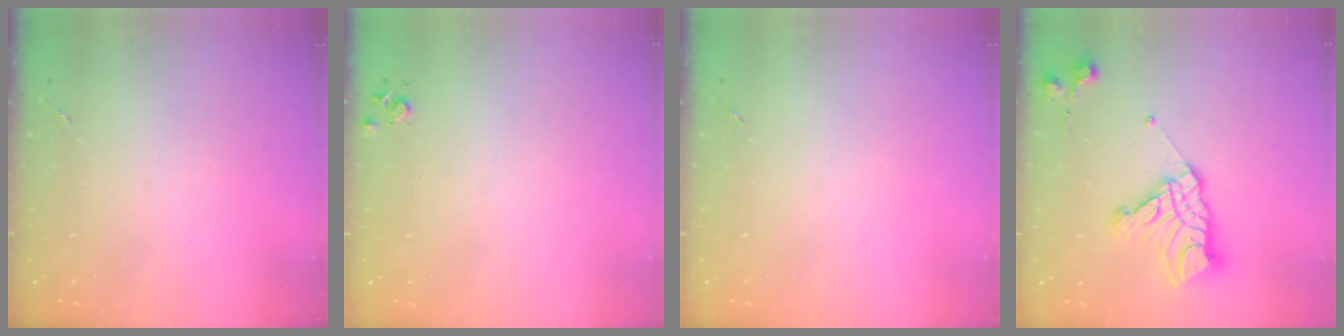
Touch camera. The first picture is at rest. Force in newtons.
{"total": 4.4, "press": 4.4, "slide": 0.5}
{"total": 0.0}
{"total": 15.8, "press": 15.8, "slide": 1.3}